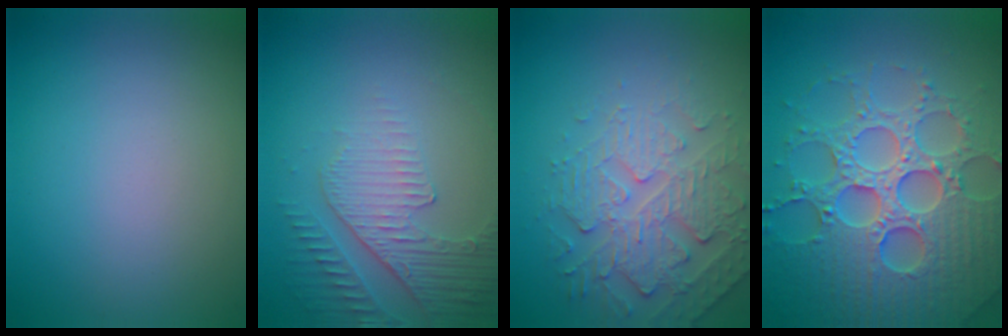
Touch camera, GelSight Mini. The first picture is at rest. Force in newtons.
{"total": 4.9, "press": 3.3, "slide": 3.6}
{"total": 4.8, "press": 3.7, "slide": 3.1}
{"total": 7.9, "press": 7.7, "slide": 1.8}